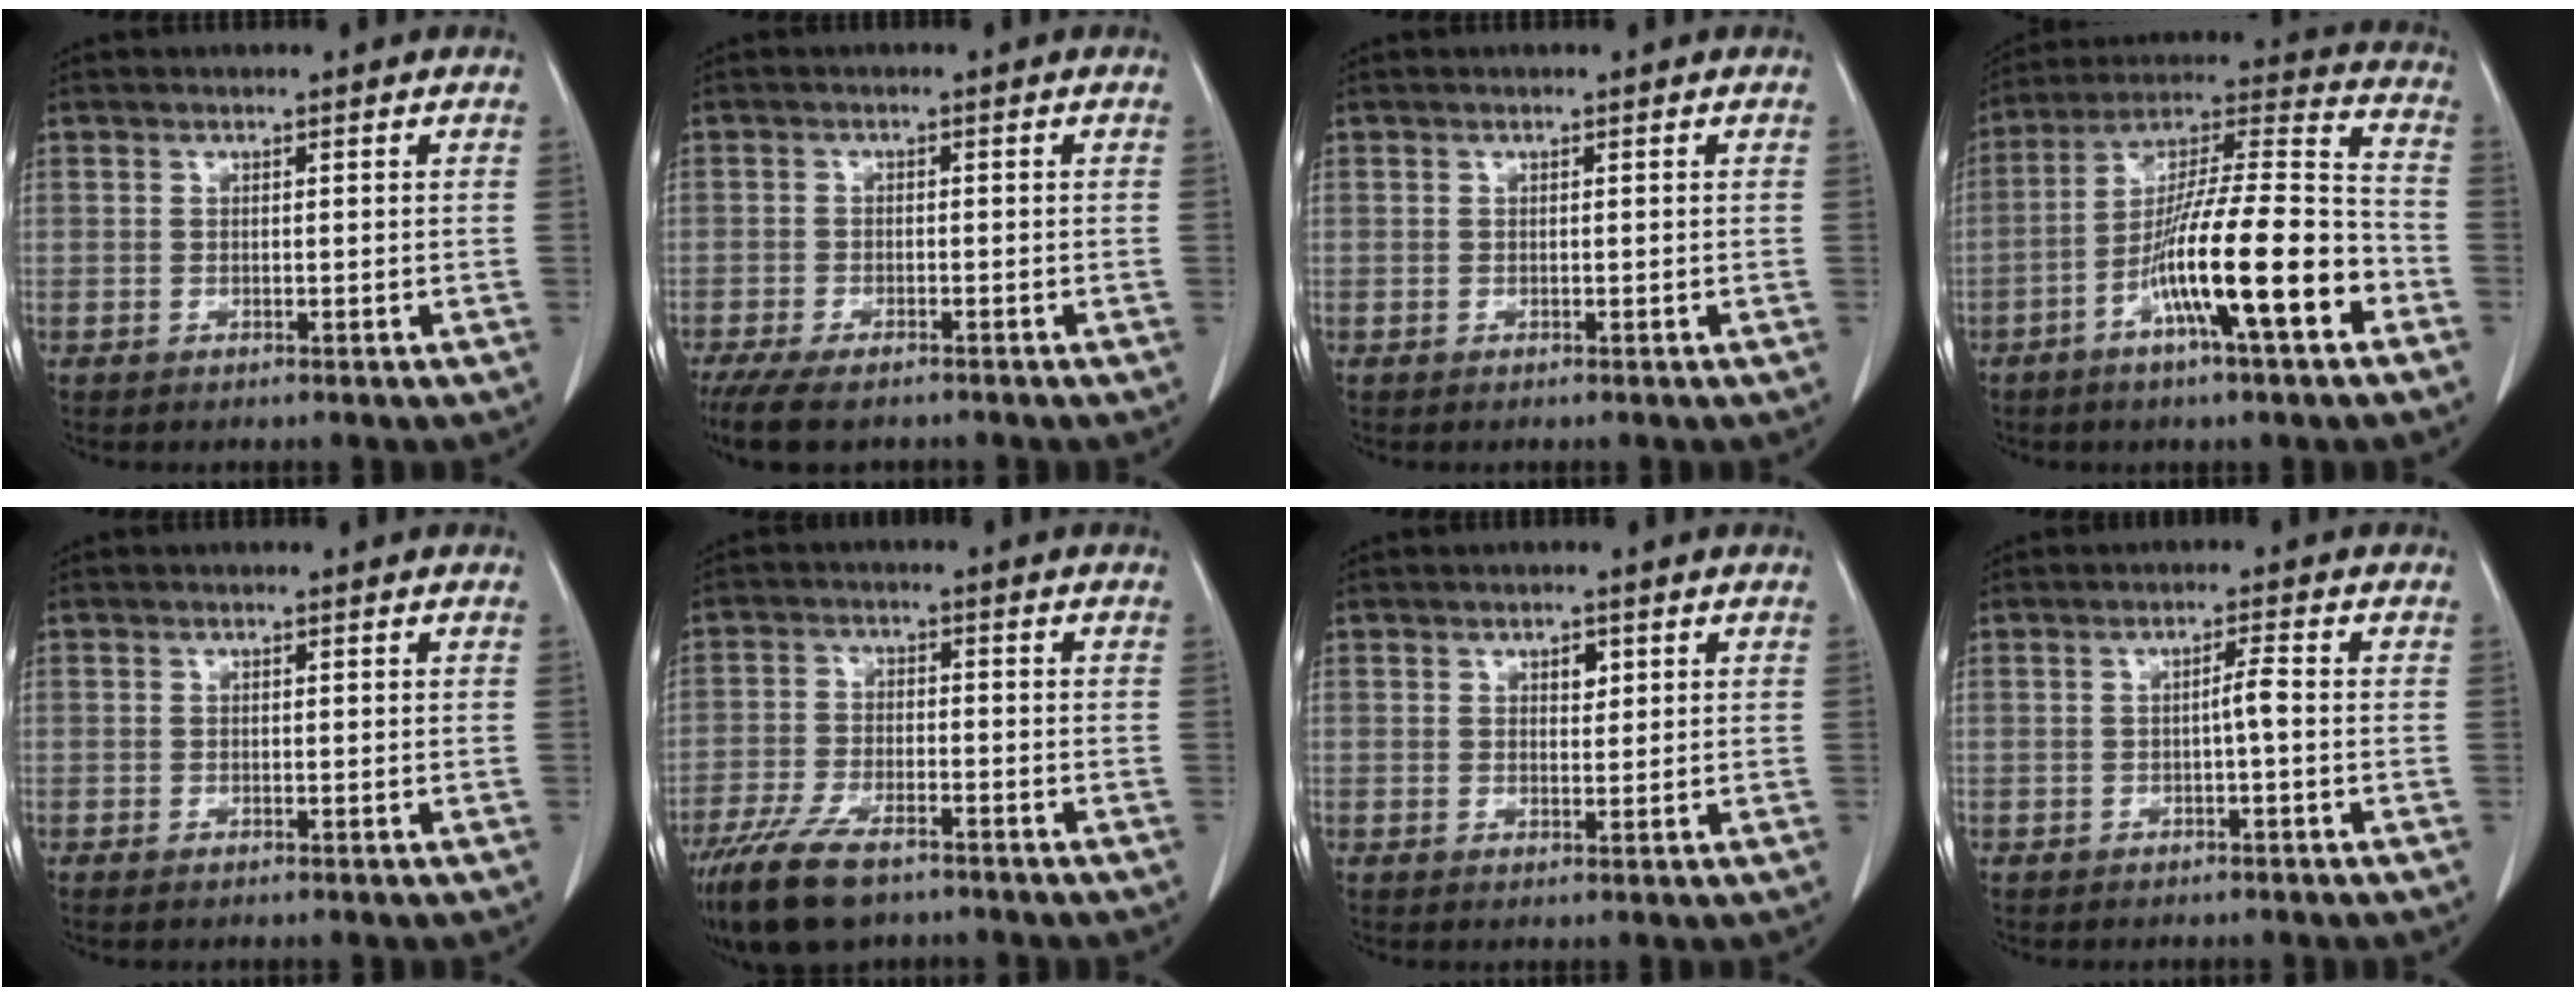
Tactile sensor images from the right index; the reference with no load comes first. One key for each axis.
{"total": 8.7, "fx": -6.6, "fy": 3.2, "fz": 4.7, "tx": -0.084, "ty": -0.011, "tz": -0.103}
{"total": 0.0}
{"total": 19.1, "fx": -7.6, "fy": 1.7, "fz": 17.5, "tx": -0.306, "ty": -0.005, "tz": -0.131}
{"total": 0.8, "fx": -0.4, "fy": 0.4, "fz": 0.5, "tx": -0.014, "ty": -0.001, "tz": -0.004}
{"total": 11.7, "fx": -8.4, "fy": 4.1, "fz": 7.1, "tx": -0.137, "ty": -0.017, "tz": -0.146}
{"total": 2.2, "fx": 0.9, "fy": 1.3, "fz": 1.6, "tx": -0.023, "ty": 0.000, "tz": 0.014}
{"total": 2.3, "fx": -0.4, "fy": 0.1, "fz": 2.2, "tx": -0.039, "ty": 0.003, "tz": -0.008}